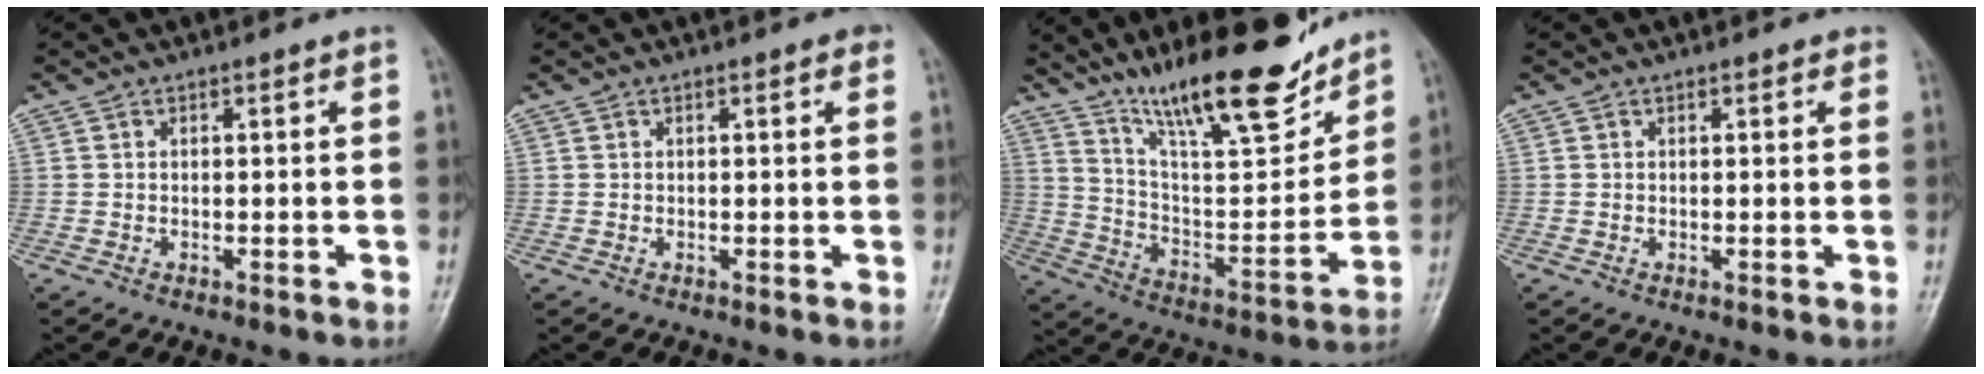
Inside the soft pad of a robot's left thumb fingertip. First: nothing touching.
{"total": 1.5, "force": [0.7, 0.5, 1.3], "torque": [-0.015, 0.001, 0.005]}
{"total": 21.1, "force": [15.6, 5.3, 13.2], "torque": [-0.178, -0.083, 0.271]}
{"total": 1.1, "force": [0.6, 0.6, 0.7], "torque": [-0.001, 0.000, 0.003]}